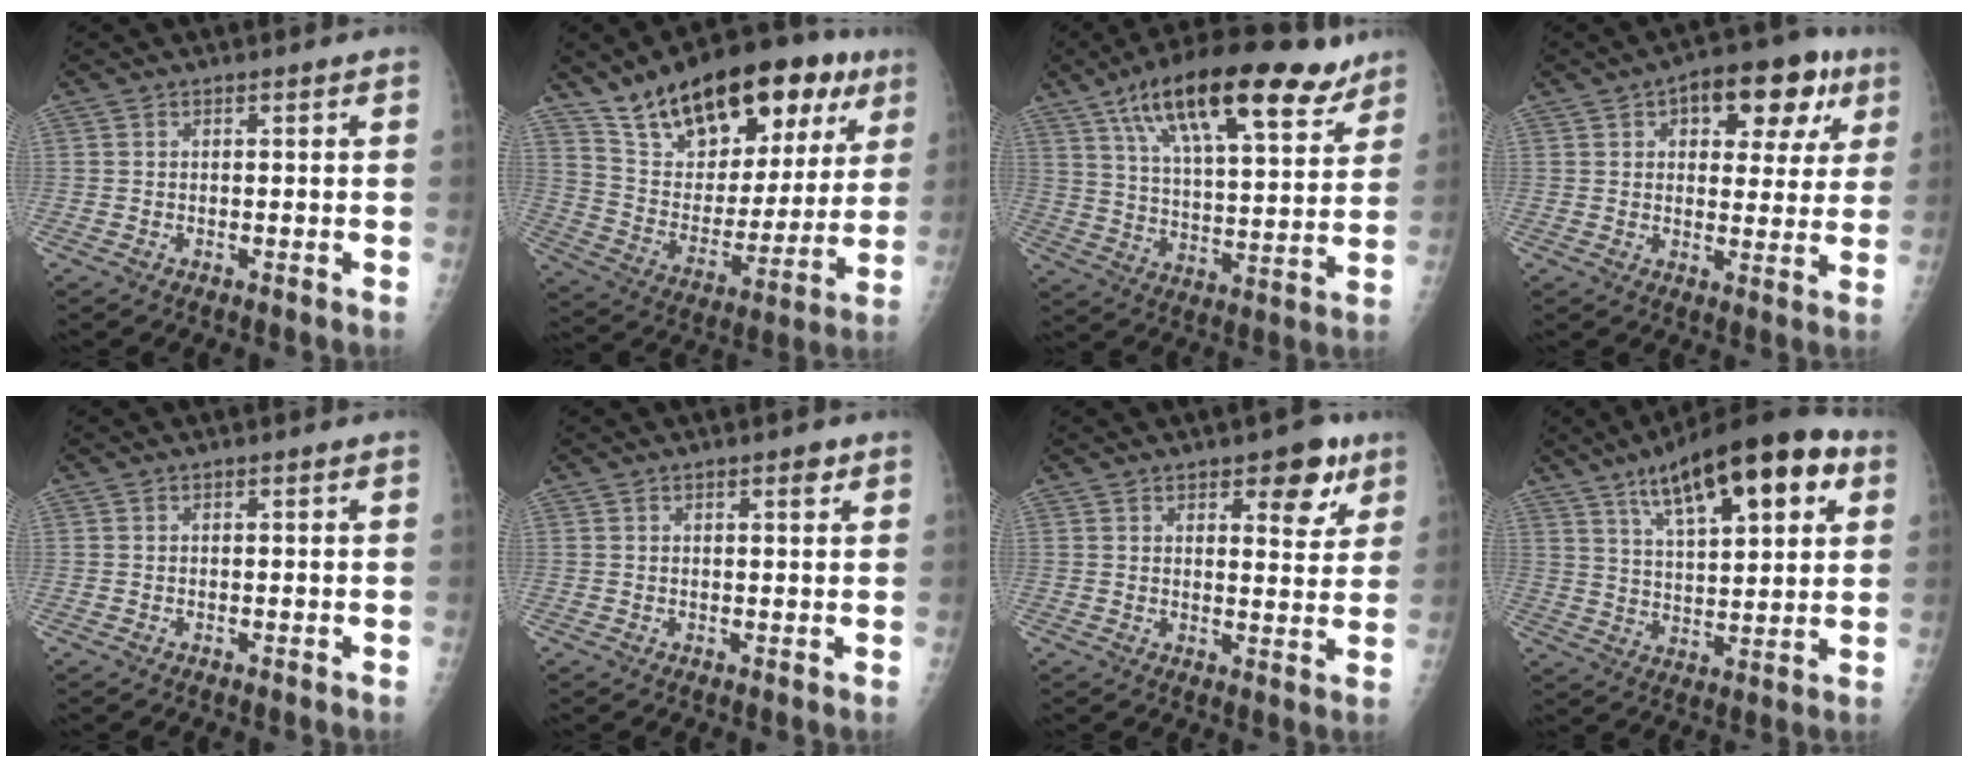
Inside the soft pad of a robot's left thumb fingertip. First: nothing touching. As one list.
[{"total": 27.7, "force": [16.6, 13.1, 17.9], "torque": [-0.242, -0.027, 0.271]}, {"total": 24.0, "force": [14.4, 8.2, 17.2], "torque": [-0.256, -0.031, 0.235]}, {"total": 14.4, "force": [6.3, 7.8, 10.4], "torque": [-0.084, 0.005, 0.080]}, {"total": 0.0}, {"total": 1.6, "force": [0.9, 0.6, 1.1], "torque": [-0.009, -0.003, 0.011]}, {"total": 7.9, "force": [4.4, 3.6, 5.4], "torque": [-0.036, -0.021, 0.054]}, {"total": 20.0, "force": [9.4, 7.2, 16.1], "torque": [-0.219, -0.012, 0.148]}]